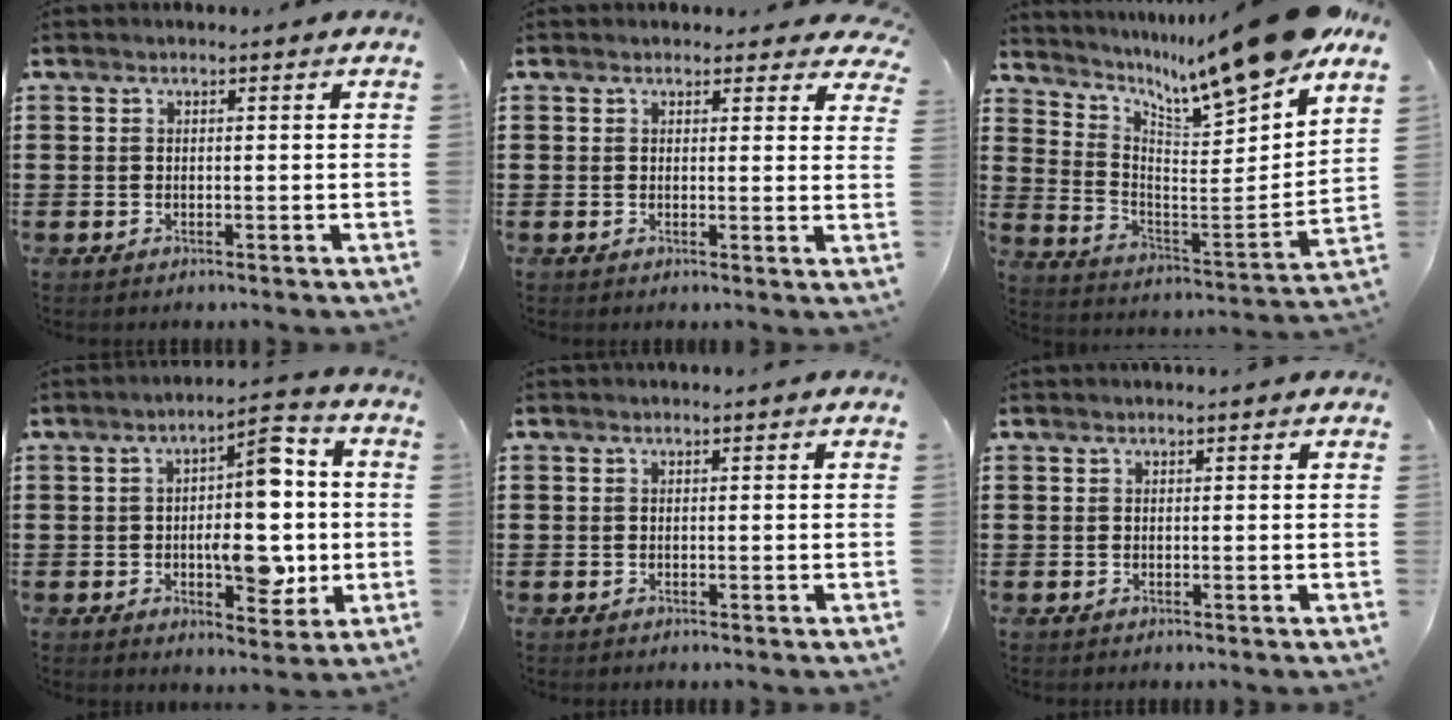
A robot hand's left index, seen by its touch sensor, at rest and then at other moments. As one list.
[{"total": 2.1, "force": [1.9, 0.9, 0.2], "torque": [-0.005, -0.003, 0.034]}, {"total": 12.4, "force": [10.8, 0.4, 6.2], "torque": [-0.116, -0.091, 0.171]}, {"total": 11.3, "force": [-0.4, 5.3, 10.0], "torque": [-0.134, 0.006, -0.011]}, {"total": 0.0}, {"total": 0.0}]